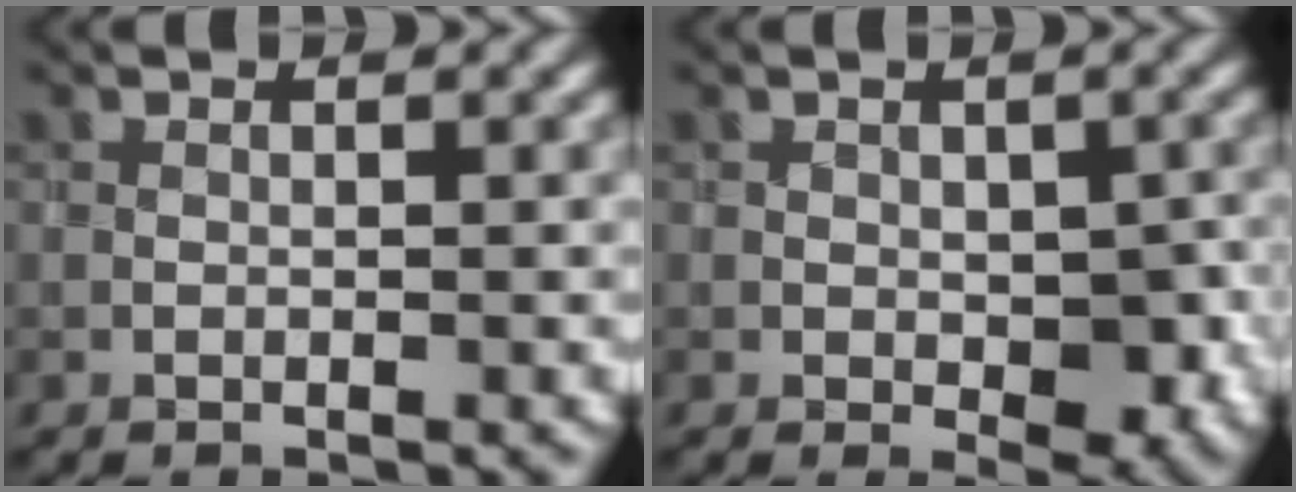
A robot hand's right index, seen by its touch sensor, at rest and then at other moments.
{"total": 4.2, "force": [-0.7, 2.6, 3.3], "torque": [-0.038, -0.008, -0.008]}